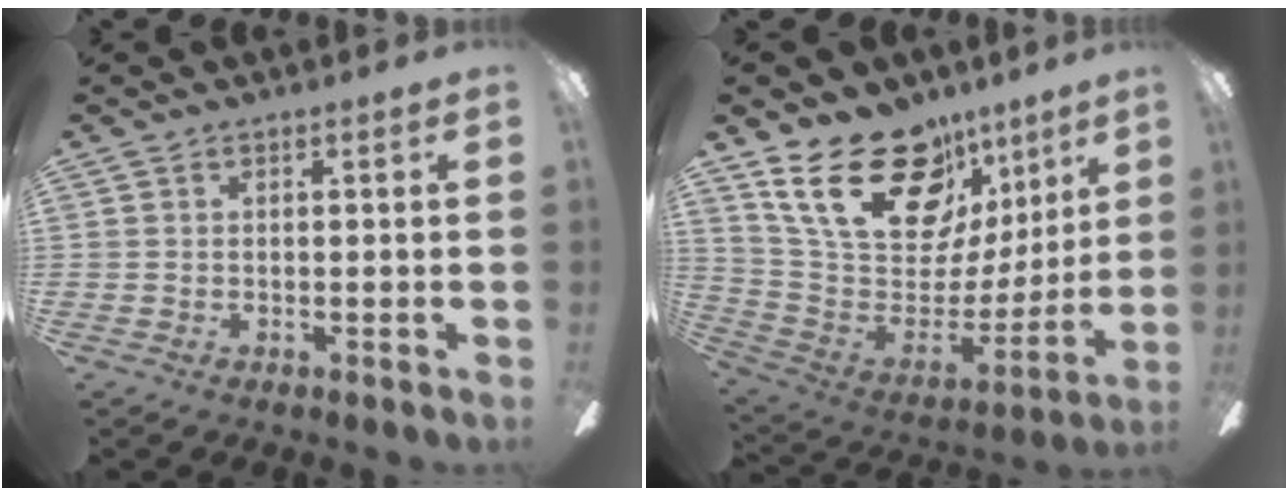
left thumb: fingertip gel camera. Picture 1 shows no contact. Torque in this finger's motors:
{"motor_torque": [2.16, 1.40, 1.44, -1.33, 0.38]}